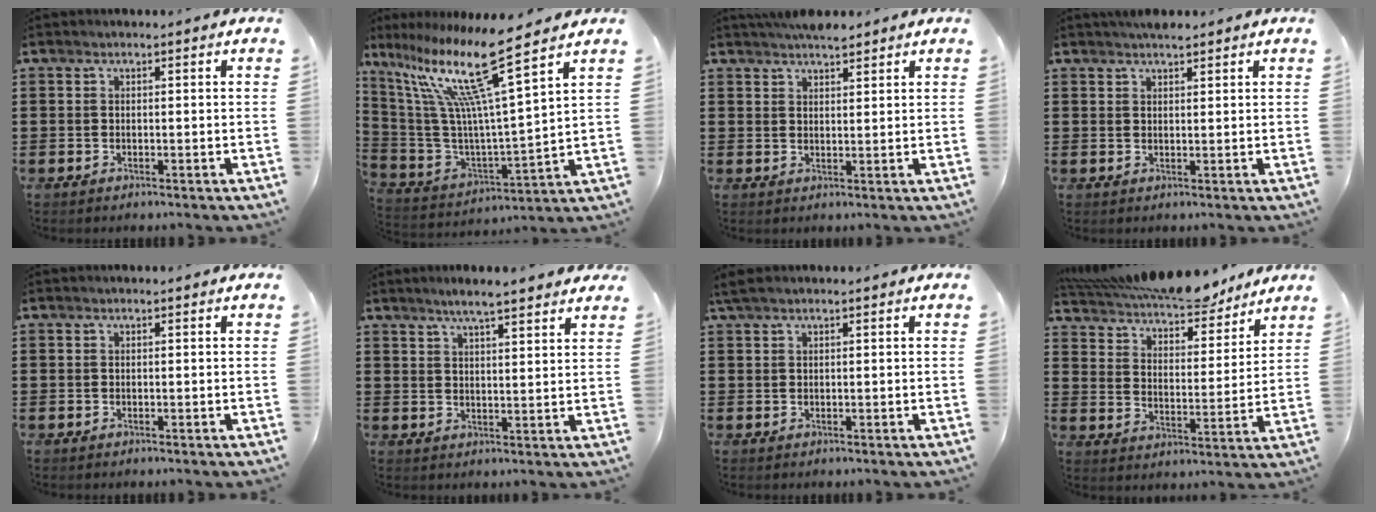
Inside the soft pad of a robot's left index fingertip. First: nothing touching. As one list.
[{"total": 16.1, "force": [11.0, 0.3, 11.7], "torque": [-0.270, -0.071, 0.173]}, {"total": 3.3, "force": [3.0, 0.7, 1.1], "torque": [-0.028, -0.003, 0.057]}, {"total": 2.1, "force": [1.8, 0.5, 0.8], "torque": [-0.020, 0.002, 0.035]}, {"total": 0.0}, {"total": 4.3, "force": [3.7, 0.1, 2.2], "torque": [-0.052, -0.006, 0.065]}, {"total": 1.2, "force": [0.6, 0.1, 1.0], "torque": [-0.022, -0.001, 0.013]}, {"total": 9.0, "force": [8.1, 1.7, 3.4], "torque": [-0.089, -0.037, 0.147]}]